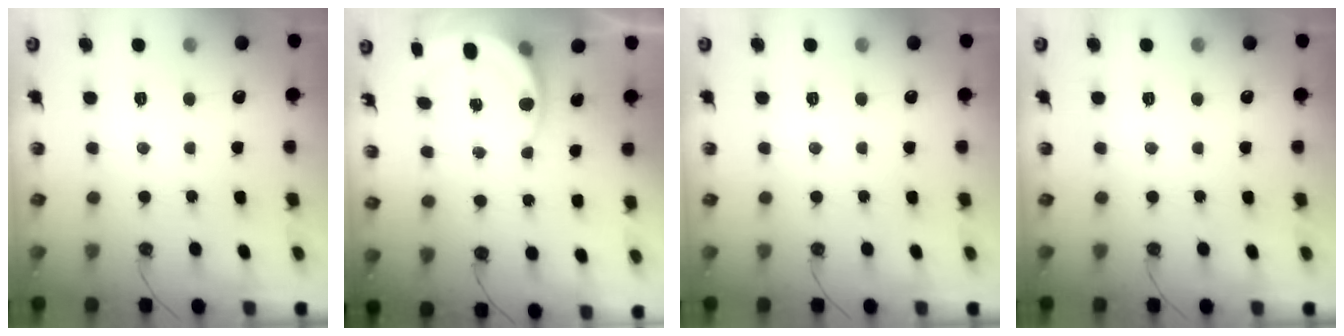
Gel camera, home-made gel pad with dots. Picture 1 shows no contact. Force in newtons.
{"total": 5.7, "press": 5.5, "slide": 1.4}
{"total": 0.0}
{"total": 0.0}